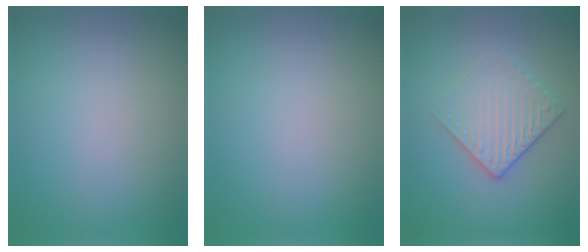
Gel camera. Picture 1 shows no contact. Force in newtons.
{"total": 0.0}
{"total": 3.1, "press": 2.8, "slide": 1.3}